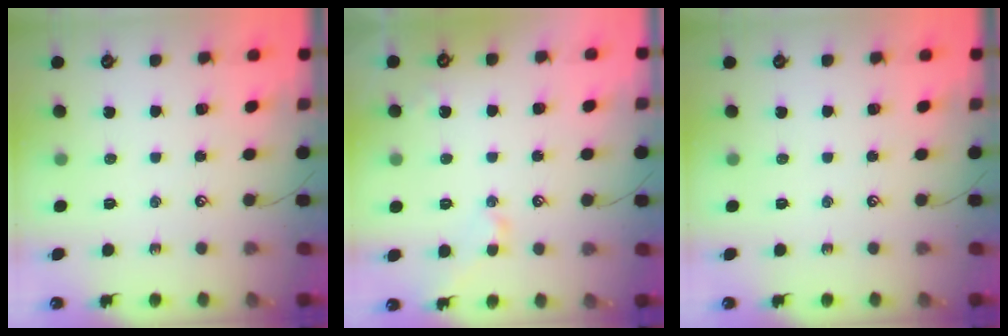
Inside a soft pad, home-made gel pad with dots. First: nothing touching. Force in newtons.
{"total": 1.2, "press": 0.9, "slide": 0.7}
{"total": 0.0}